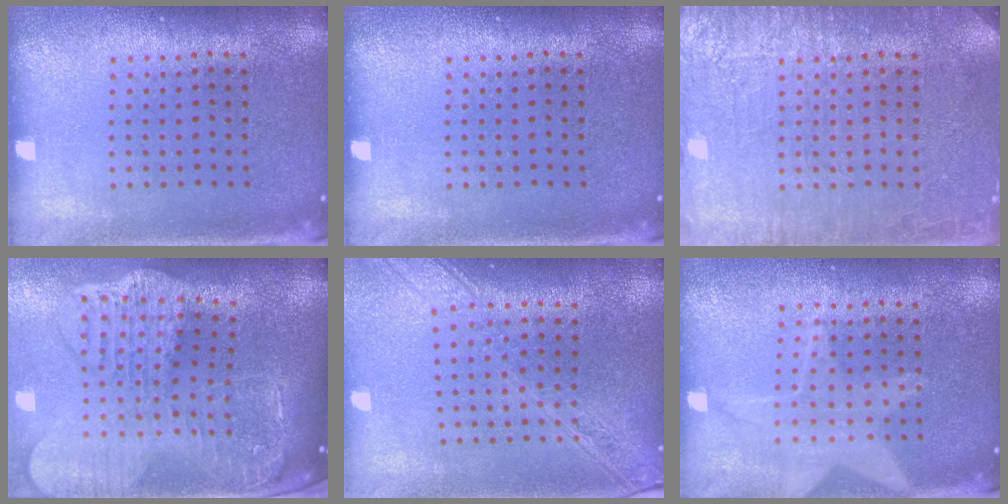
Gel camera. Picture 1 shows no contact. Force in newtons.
{"total": 0.0}
{"total": 4.7, "press": 4.7, "slide": 0.7}
{"total": 4.2, "press": 3.2, "slide": 2.8}
{"total": 2.3, "press": 1.9, "slide": 1.3}
{"total": 1.2, "press": 1.2, "slide": 0.3}